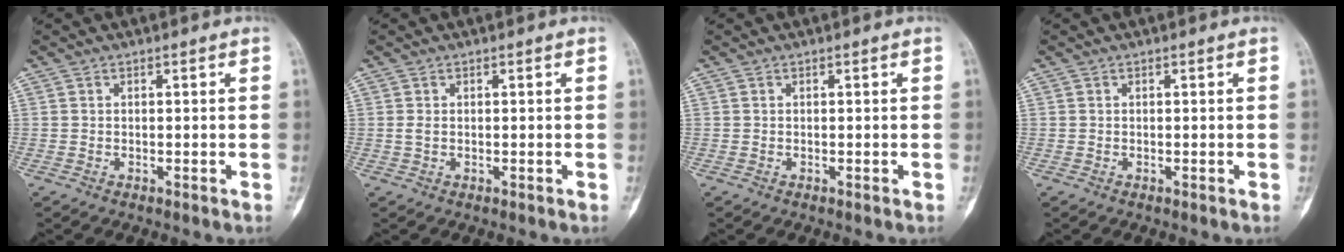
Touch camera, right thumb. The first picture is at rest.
{"total": 1.0, "force": [0.1, 0.6, 0.8], "torque": [-0.023, 0.002, 0.004]}
{"total": 0.0}
{"total": 0.0}